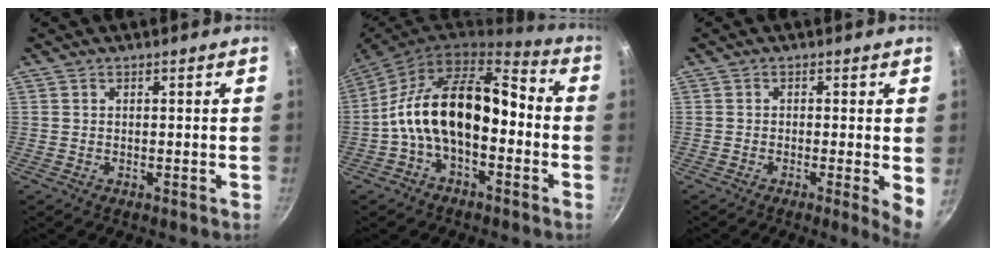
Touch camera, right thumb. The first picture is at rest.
{"total": 17.3, "force": [-3.0, 10.1, 13.7], "torque": [-0.212, 0.061, -0.071]}
{"total": 4.8, "force": [-0.6, 0.7, 4.7], "torque": [-0.057, -0.006, -0.010]}